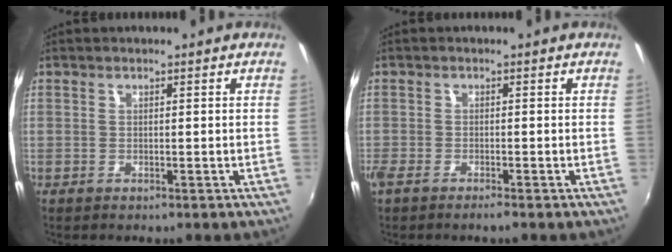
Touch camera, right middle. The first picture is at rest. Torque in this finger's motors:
{"motor_torque": [0.43, -0.39, 0.04, 0.03]}